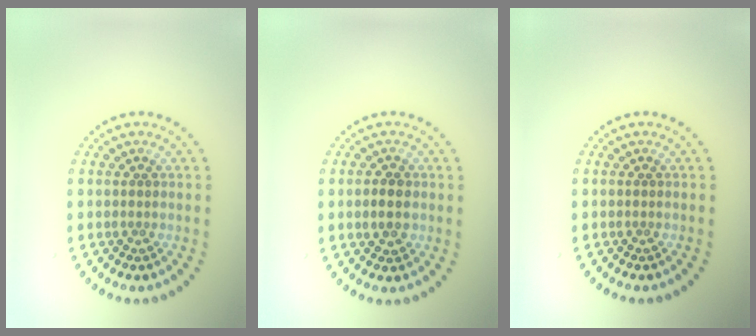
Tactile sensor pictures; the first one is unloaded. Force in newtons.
{"total": 2.1, "press": 2.1, "slide": 0.2}
{"total": 0.0}